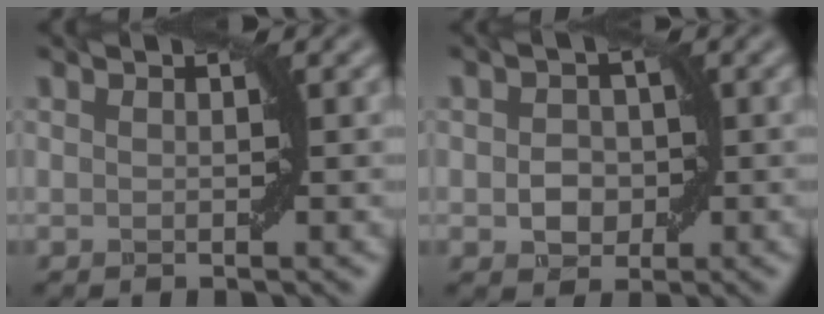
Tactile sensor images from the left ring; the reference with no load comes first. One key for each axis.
{"total": 2.3, "fx": -0.4, "fy": 2.0, "fz": 1.2, "tx": -0.017, "ty": 0.001, "tz": -0.008}